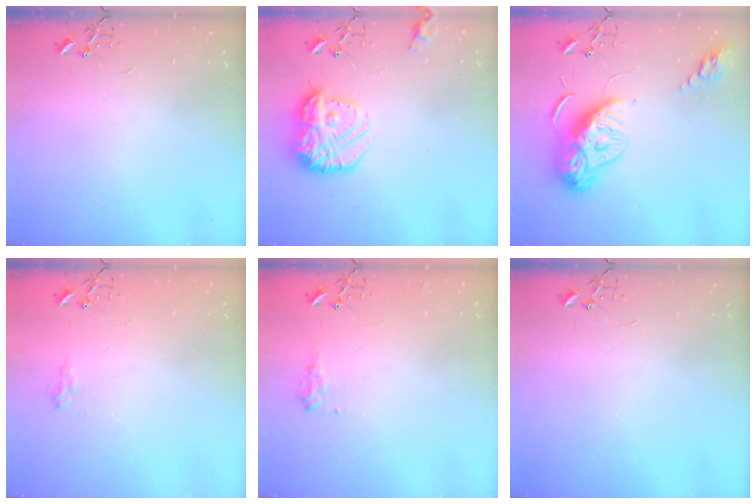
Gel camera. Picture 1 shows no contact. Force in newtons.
{"total": 20.4, "press": 20.4, "slide": 1.6}
{"total": 13.1, "press": 13.0, "slide": 1.2}
{"total": 7.6, "press": 7.6, "slide": 0.9}
{"total": 7.7, "press": 7.6, "slide": 1.0}
{"total": 0.0}